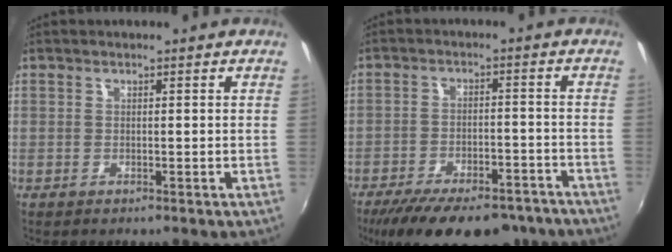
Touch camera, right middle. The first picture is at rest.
{"total": 21.0, "force": [-16.7, 7.6, 10.4], "torque": [-0.200, -0.024, -0.229]}